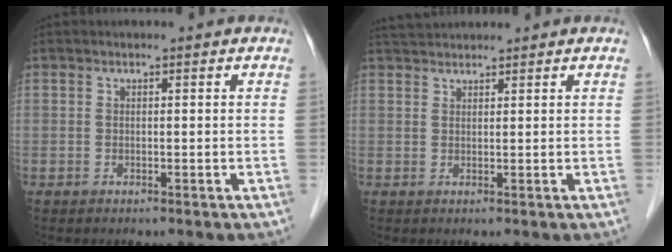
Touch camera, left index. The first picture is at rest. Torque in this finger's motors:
{"motor_torque": [-0.47, -0.45, 0.06, 0.04]}